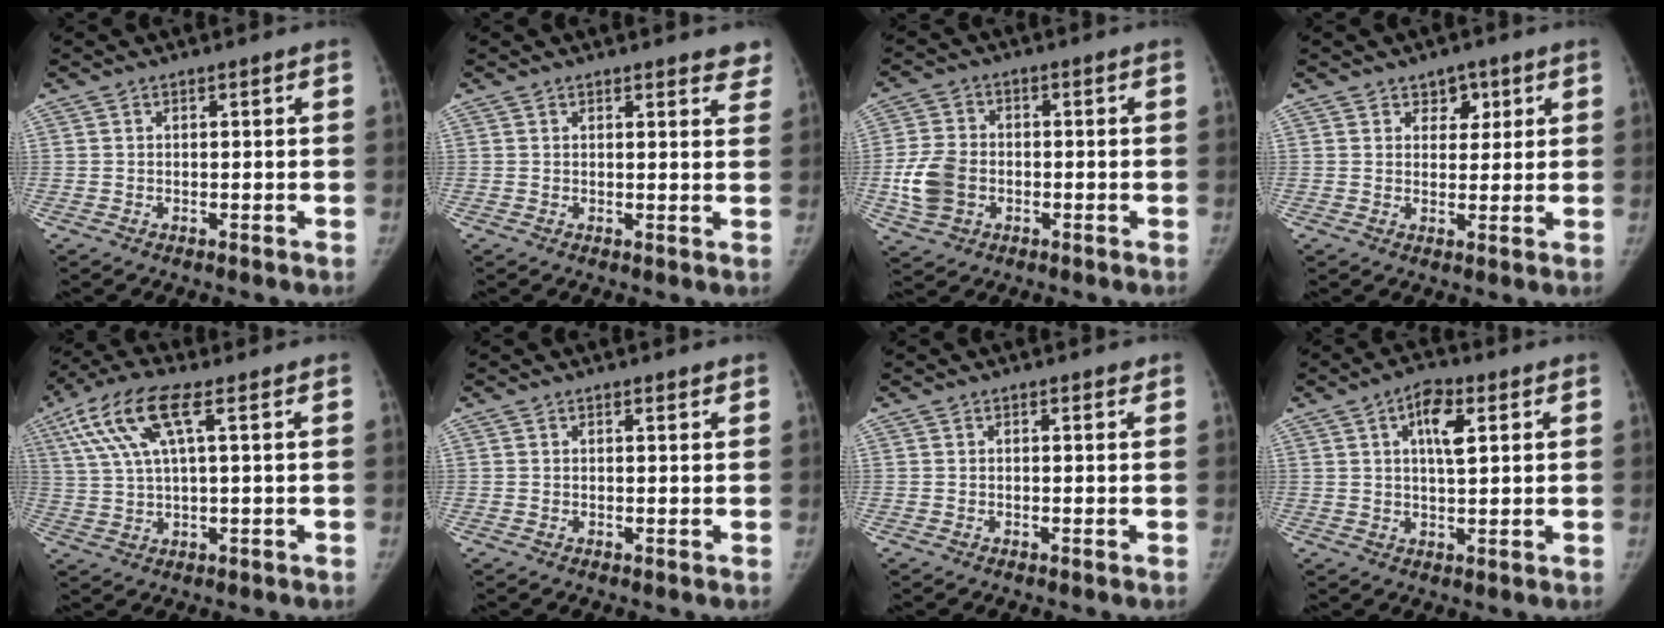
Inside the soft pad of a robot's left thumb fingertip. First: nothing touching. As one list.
[{"total": 4.5, "force": [3.9, 1.4, 1.7], "torque": [0.008, -0.018, 0.031]}, {"total": 8.4, "force": [-2.1, 6.3, 5.1], "torque": [-0.098, 0.010, -0.040]}, {"total": 3.9, "force": [2.1, 2.9, 1.5], "torque": [0.009, -0.010, 0.030]}, {"total": 11.4, "force": [4.6, 3.2, 9.9], "torque": [-0.230, 0.014, 0.087]}, {"total": 1.1, "force": [0.9, 0.3, 0.5], "torque": [-0.007, -0.005, 0.013]}, {"total": 0.6, "force": [0.5, 0.3, 0.2], "torque": [-0.004, -0.003, 0.004]}, {"total": 7.0, "force": [2.6, 2.9, 5.8], "torque": [-0.087, -0.002, 0.041]}]